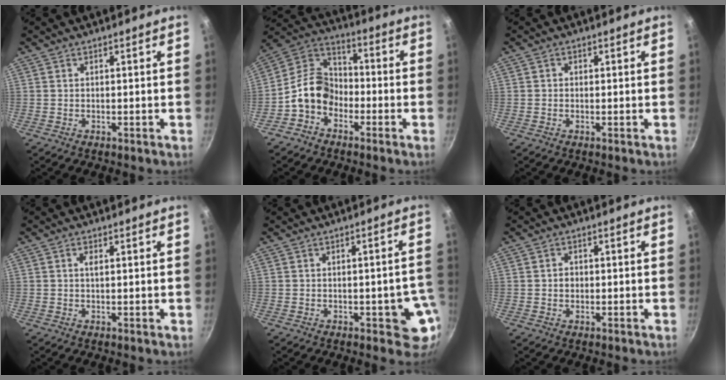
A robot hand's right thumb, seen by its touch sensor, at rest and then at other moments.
{"total": 10.8, "force": [-3.7, 8.2, 6.0], "torque": [-0.078, 0.052, -0.097]}
{"total": 0.8, "force": [-0.1, 0.7, 0.3], "torque": [-0.003, 0.004, -0.002]}
{"total": 1.3, "force": [0.4, 0.5, 1.2], "torque": [-0.021, 0.000, 0.005]}
{"total": 7.1, "force": [-1.9, 3.5, 5.9], "torque": [-0.021, 0.014, -0.022]}
{"total": 1.9, "force": [-0.1, 1.6, 0.9], "torque": [-0.010, 0.005, -0.002]}